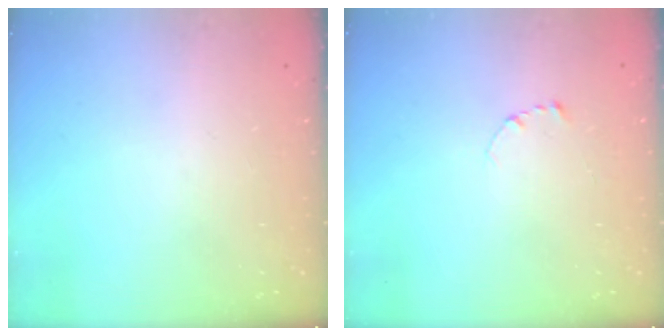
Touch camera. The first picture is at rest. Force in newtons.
{"total": 2.7, "press": 2.7, "slide": 0.3}